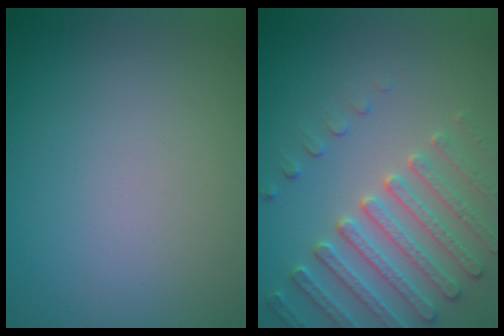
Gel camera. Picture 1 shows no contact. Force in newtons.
{"total": 4.5, "press": 4.4, "slide": 1.2}